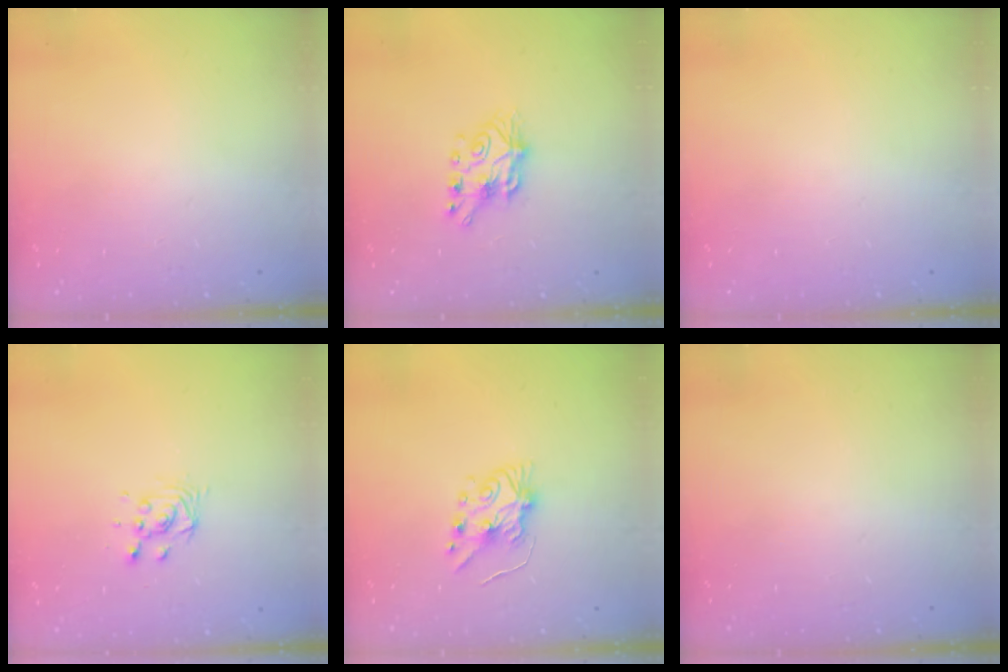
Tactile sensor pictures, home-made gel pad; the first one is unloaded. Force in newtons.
{"total": 6.9, "press": 6.9, "slide": 0.5}
{"total": 0.0}
{"total": 4.1, "press": 4.1, "slide": 0.4}
{"total": 6.6, "press": 6.6, "slide": 0.7}
{"total": 0.0}